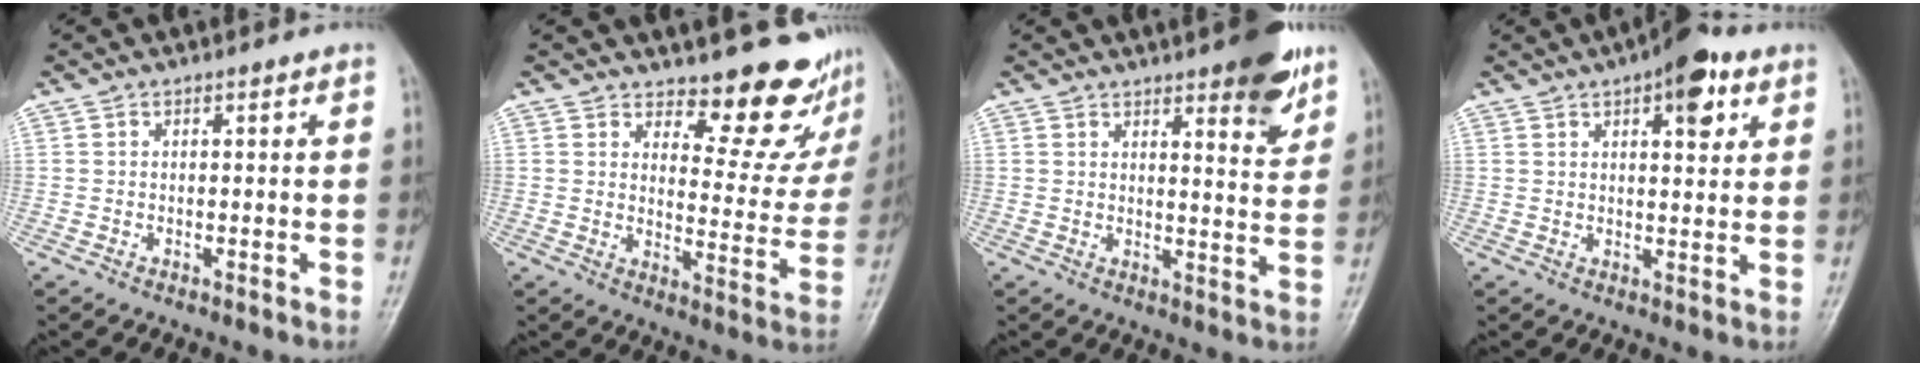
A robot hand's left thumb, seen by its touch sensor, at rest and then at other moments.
{"total": 13.4, "force": [12.1, 4.5, 3.5], "torque": [-0.002, -0.123, 0.141]}
{"total": 9.9, "force": [6.2, 2.7, 7.2], "torque": [-0.071, -0.033, 0.078]}
{"total": 9.1, "force": [4.4, 3.7, 7.0], "torque": [-0.071, -0.012, 0.056]}